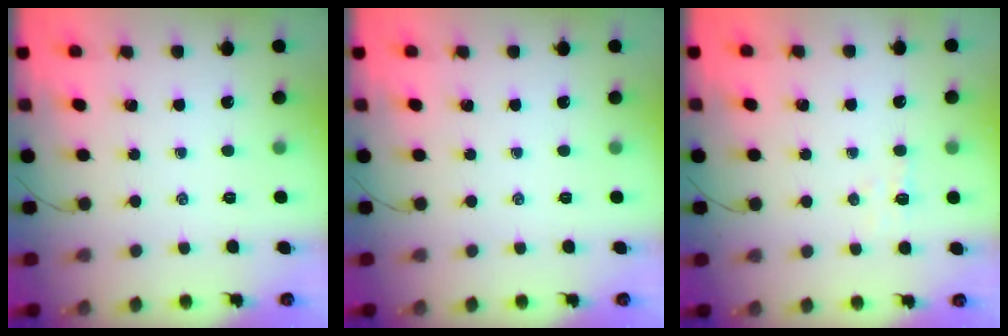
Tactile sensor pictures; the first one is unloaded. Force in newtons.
{"total": 0.0}
{"total": 3.7, "press": 3.5, "slide": 1.1}